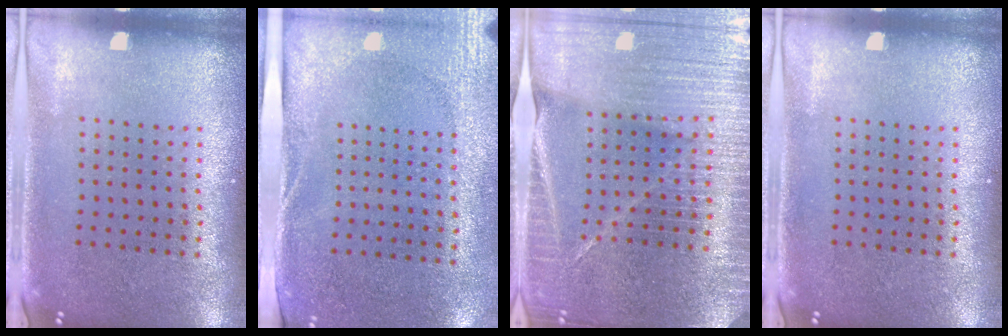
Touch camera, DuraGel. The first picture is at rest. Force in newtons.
{"total": 2.7, "press": 2.1, "slide": 1.7}
{"total": 4.7, "press": 4.4, "slide": 1.8}
{"total": 0.0}